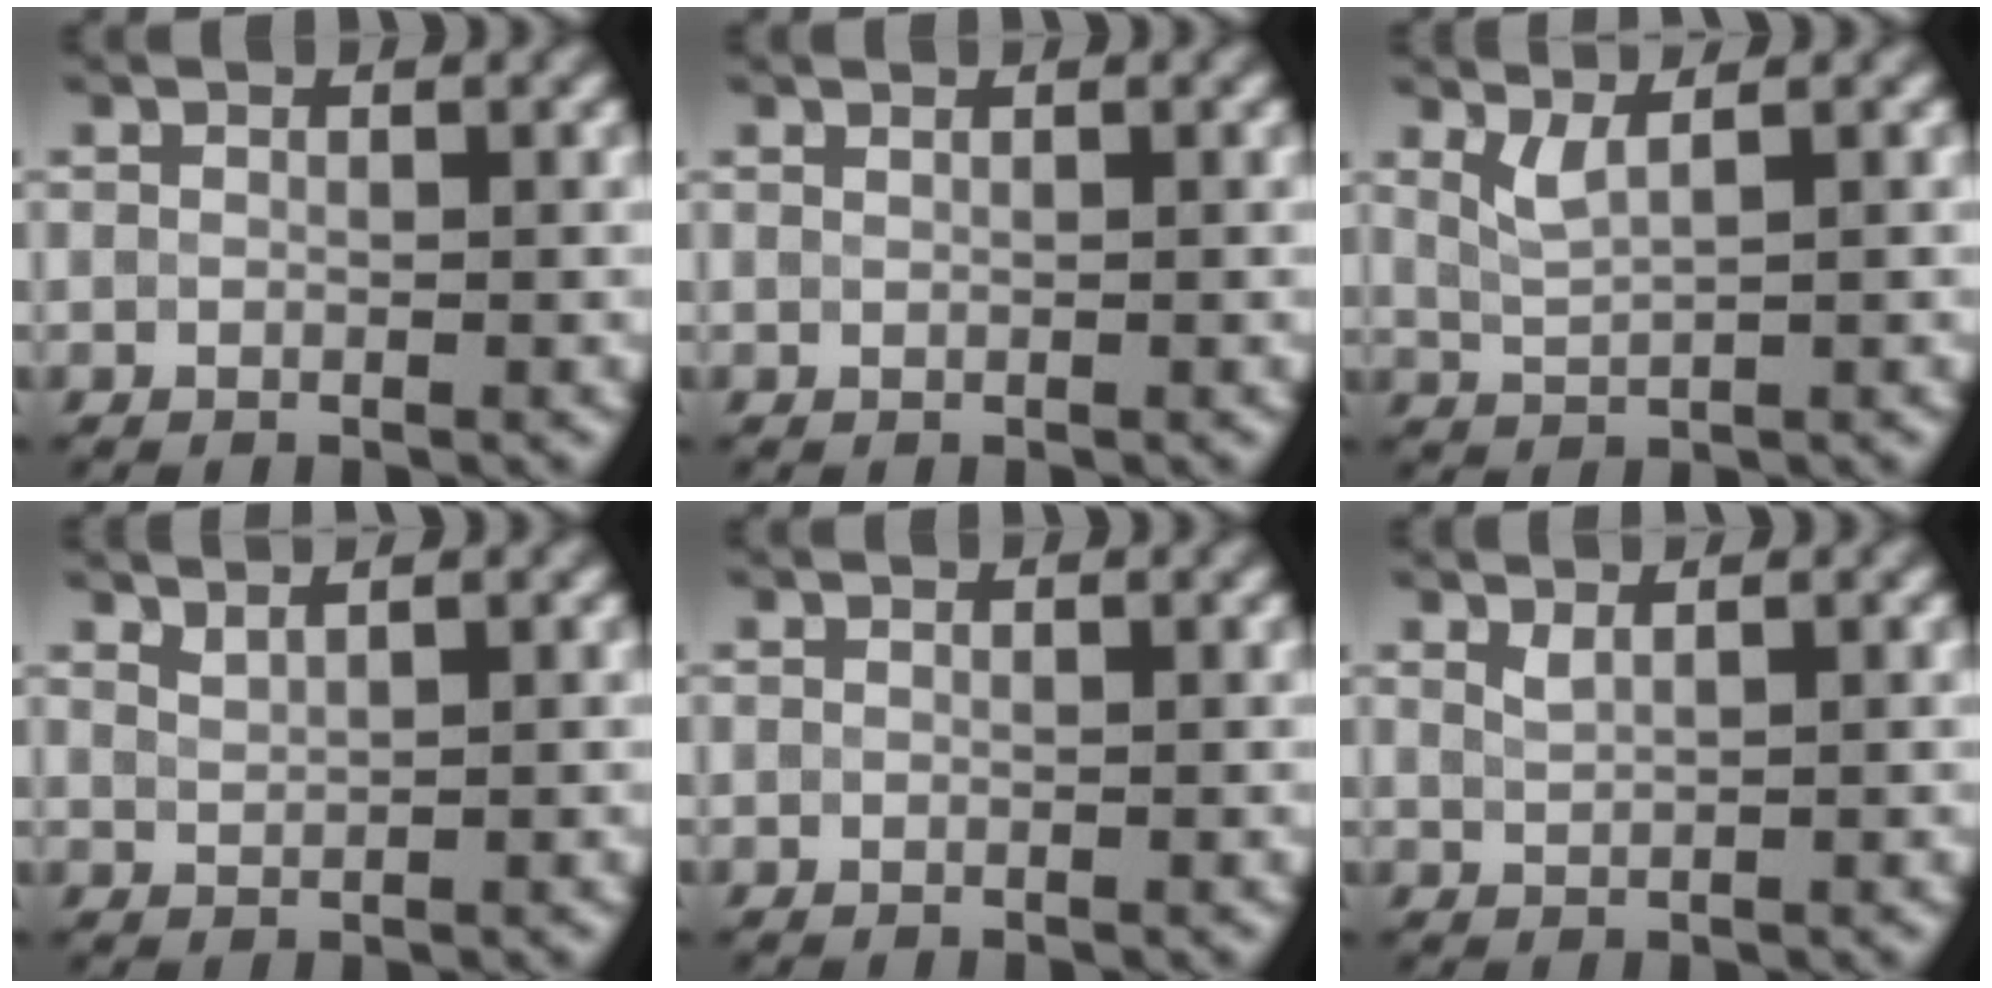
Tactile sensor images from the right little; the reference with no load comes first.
{"total": 0.5, "force": [0.4, 0.2, 0.2], "torque": [-0.001, -0.002, 0.003]}
{"total": 2.2, "force": [1.3, 0.6, 1.7], "torque": [-0.032, -0.004, 0.030]}
{"total": 1.7, "force": [1.6, 0.4, 0.6], "torque": [-0.004, 0.003, 0.026]}
{"total": 0.0}
{"total": 1.1, "force": [0.8, 0.4, 0.6], "torque": [-0.010, -0.001, 0.017]}